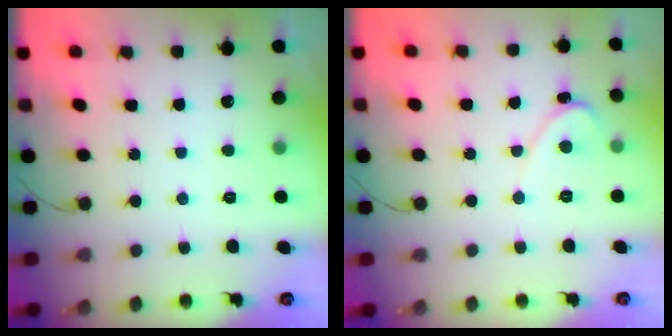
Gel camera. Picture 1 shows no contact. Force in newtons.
{"total": 2.4, "press": 2.4, "slide": 0.2}